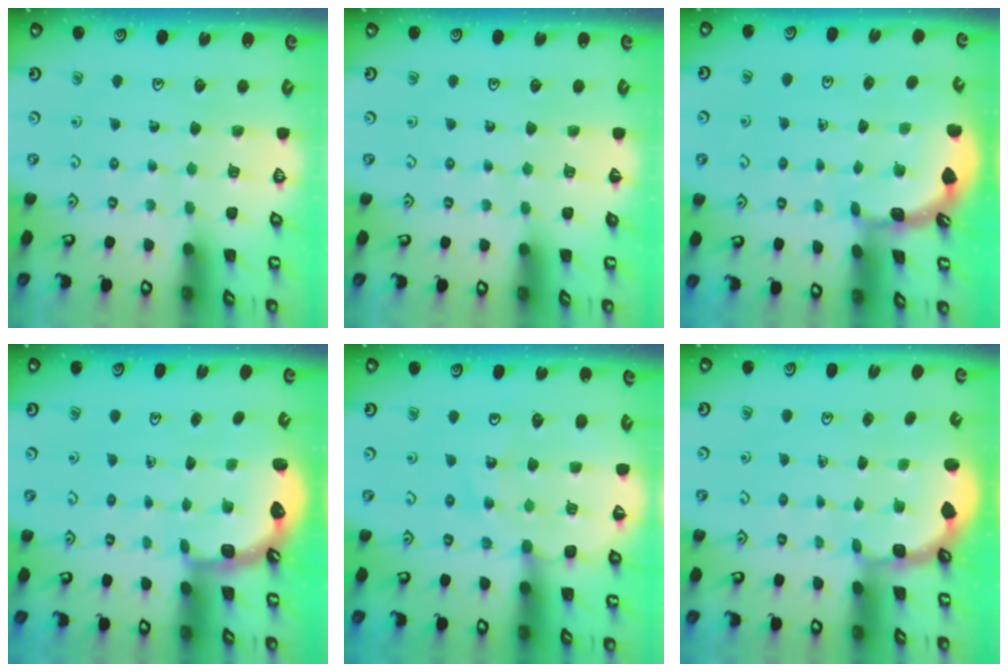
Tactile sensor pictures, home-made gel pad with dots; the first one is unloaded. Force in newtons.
{"total": 0.0}
{"total": 1.5, "press": 1.5, "slide": 0.1}
{"total": 2.6, "press": 2.2, "slide": 1.4}
{"total": 11.7, "press": 11.2, "slide": 3.1}
{"total": 2.6, "press": 2.0, "slide": 1.7}